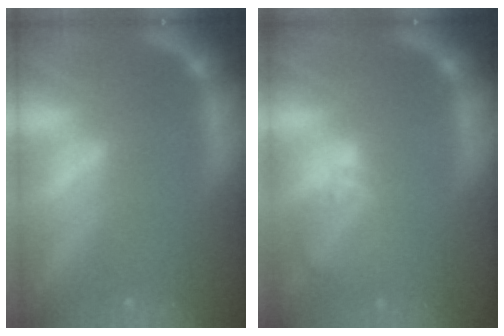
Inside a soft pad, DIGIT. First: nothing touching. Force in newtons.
{"total": 4.0}